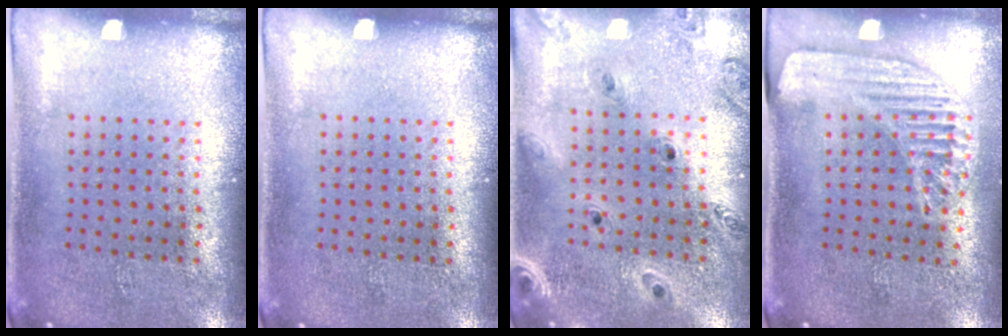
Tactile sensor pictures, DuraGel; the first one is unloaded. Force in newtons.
{"total": 0.0}
{"total": 1.4, "press": 1.4, "slide": 0.2}
{"total": 1.6, "press": 1.6, "slide": 0.4}